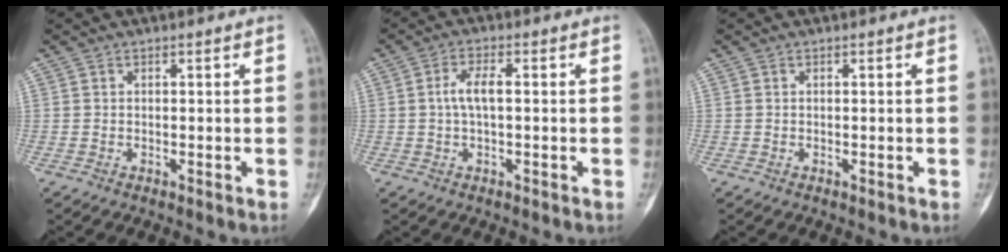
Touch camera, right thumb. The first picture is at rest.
{"total": 3.9, "force": [0.2, 1.5, 3.6], "torque": [-0.080, 0.010, 0.001]}
{"total": 0.0}